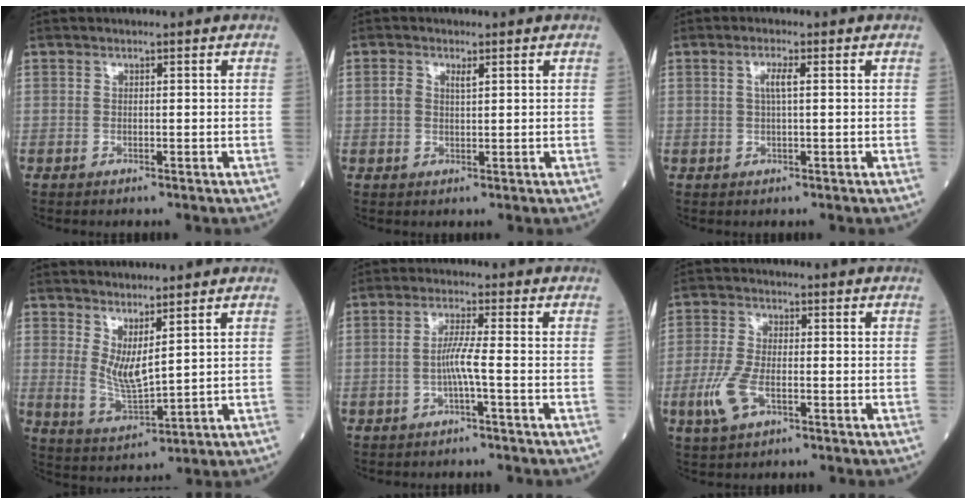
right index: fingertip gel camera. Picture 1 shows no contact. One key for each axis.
{"total": 2.5, "fx": 0.9, "fy": 1.1, "fz": 2.1, "tx": -0.048, "ty": 0.010, "tz": 0.018}
{"total": 2.2, "fx": 0.4, "fy": 0.1, "fz": 2.2, "tx": -0.045, "ty": 0.001, "tz": 0.007}
{"total": 5.4, "fx": 2.5, "fy": 0.9, "fz": 4.7, "tx": -0.101, "ty": -0.019, "tz": 0.062}
{"total": 3.5, "fx": -1.1, "fy": -0.6, "fz": 3.3, "tx": -0.065, "ty": 0.004, "tz": -0.021}
{"total": 6.0, "fx": -2.2, "fy": 2.3, "fz": 5.1, "tx": -0.126, "ty": -0.008, "tz": -0.043}